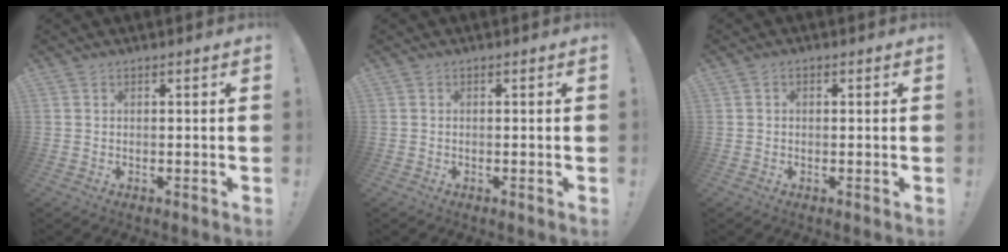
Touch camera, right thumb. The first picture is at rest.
{"total": 0.0}
{"total": 0.9, "force": [-0.3, 0.7, 0.5], "torque": [-0.008, 0.004, -0.005]}